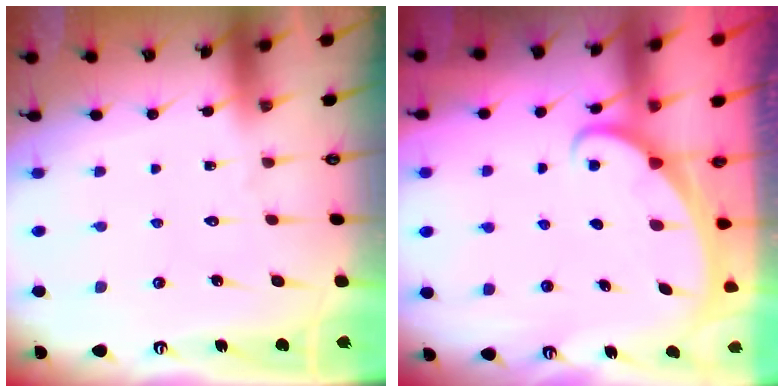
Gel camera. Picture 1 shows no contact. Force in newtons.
{"total": 1.6, "press": 1.6, "slide": 0.1}